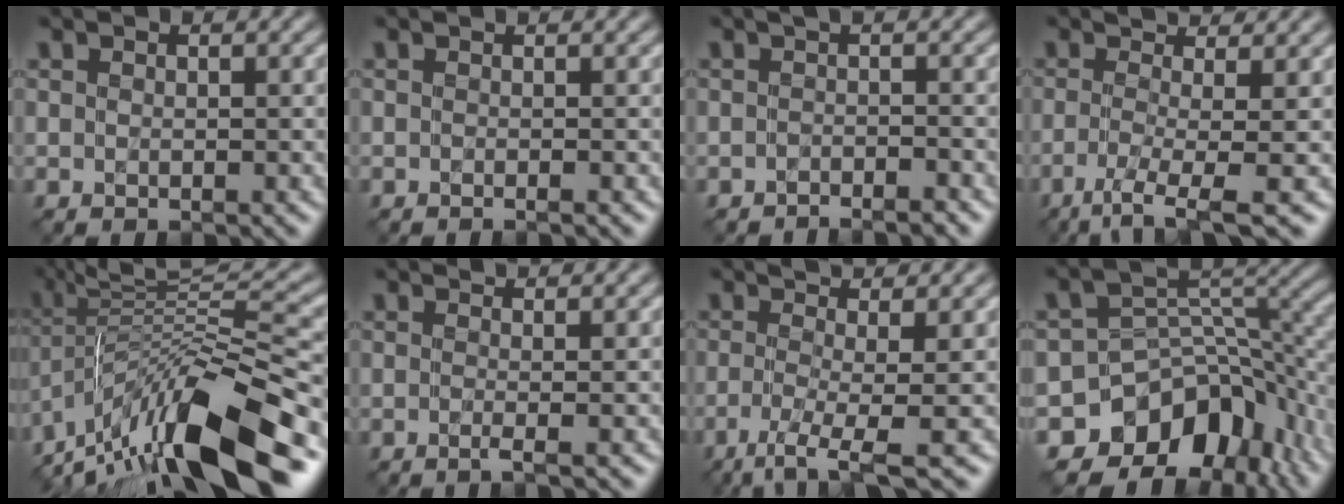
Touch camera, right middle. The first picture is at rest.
{"total": 1.2, "force": [-0.1, 0.4, 1.1], "torque": [-0.010, -0.007, -0.011]}
{"total": 1.7, "force": [-1.4, 0.3, 1.0], "torque": [-0.008, -0.006, -0.026]}
{"total": 5.2, "force": [-1.3, 1.1, 4.9], "torque": [-0.082, -0.002, -0.034]}
{"total": 12.6, "force": [-6.4, 3.3, 10.3], "torque": [-0.181, 0.033, -0.109]}
{"total": 2.0, "force": [0.1, 0.6, 2.0], "torque": [-0.031, -0.004, -0.012]}
{"total": 5.3, "force": [-1.2, 1.0, 5.1], "torque": [-0.088, -0.003, -0.033]}
{"total": 10.6, "force": [-6.6, 6.8, 4.7], "torque": [-0.064, -0.004, -0.107]}